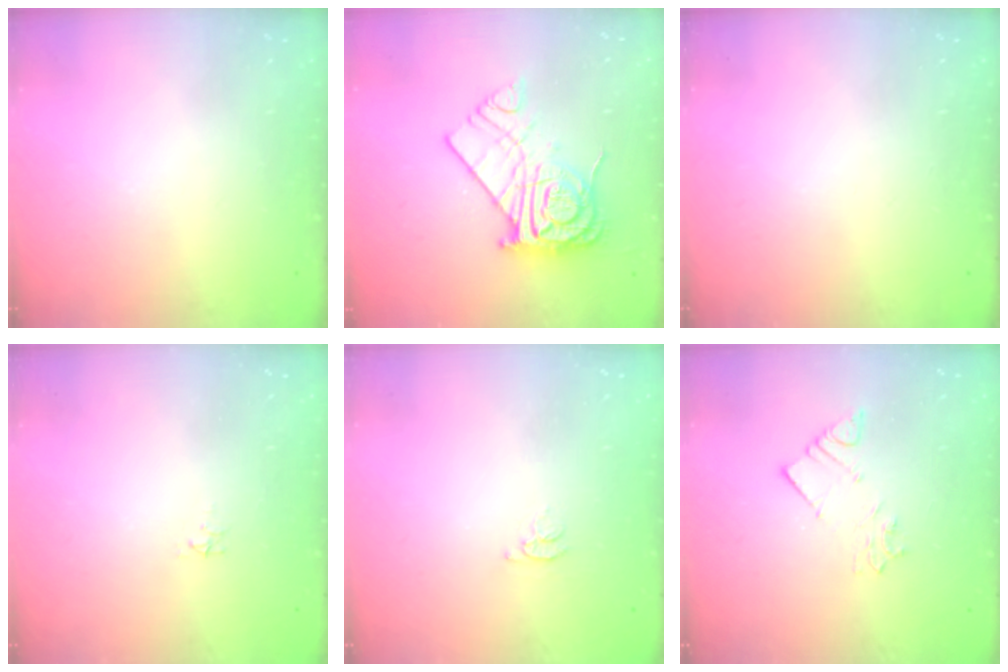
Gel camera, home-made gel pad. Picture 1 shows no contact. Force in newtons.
{"total": 14.2, "press": 14.2, "slide": 1.1}
{"total": 0.0}
{"total": 3.7, "press": 3.7, "slide": 0.4}
{"total": 2.8, "press": 2.8, "slide": 0.4}
{"total": 2.2, "press": 2.2, "slide": 0.1}